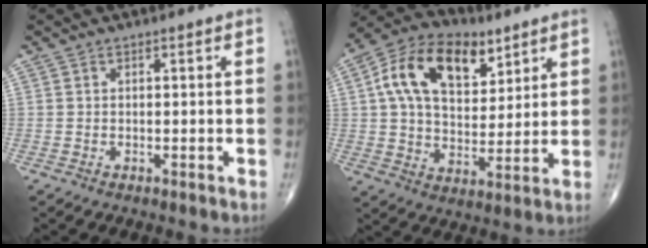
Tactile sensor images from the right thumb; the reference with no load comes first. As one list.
[{"total": 18.2, "force": [7.4, 11.0, 12.5], "torque": [-0.184, -0.008, 0.126]}]